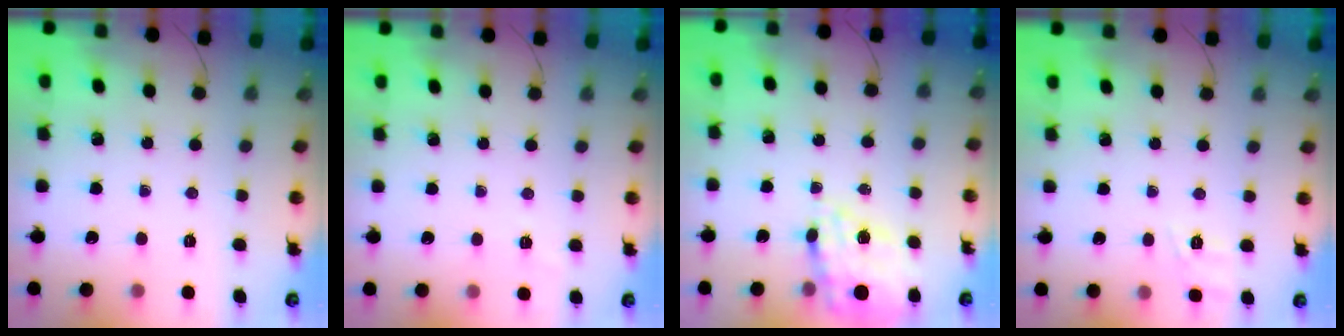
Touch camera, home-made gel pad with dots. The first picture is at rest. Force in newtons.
{"total": 1.3, "press": 0.2, "slide": 1.3}
{"total": 16.9, "press": 16.5, "slide": 3.6}
{"total": 8.4, "press": 8.2, "slide": 2.0}